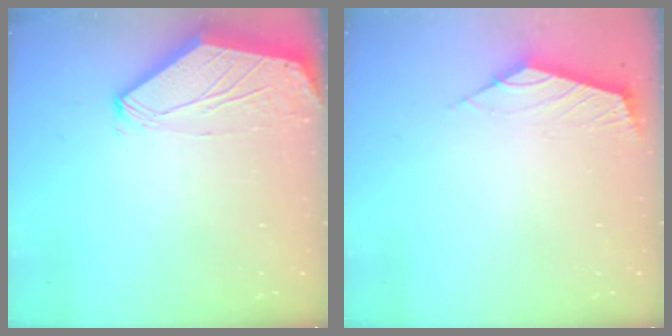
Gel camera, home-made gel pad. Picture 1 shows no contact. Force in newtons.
{"total": 2.5, "press": 2.4, "slide": 0.6}